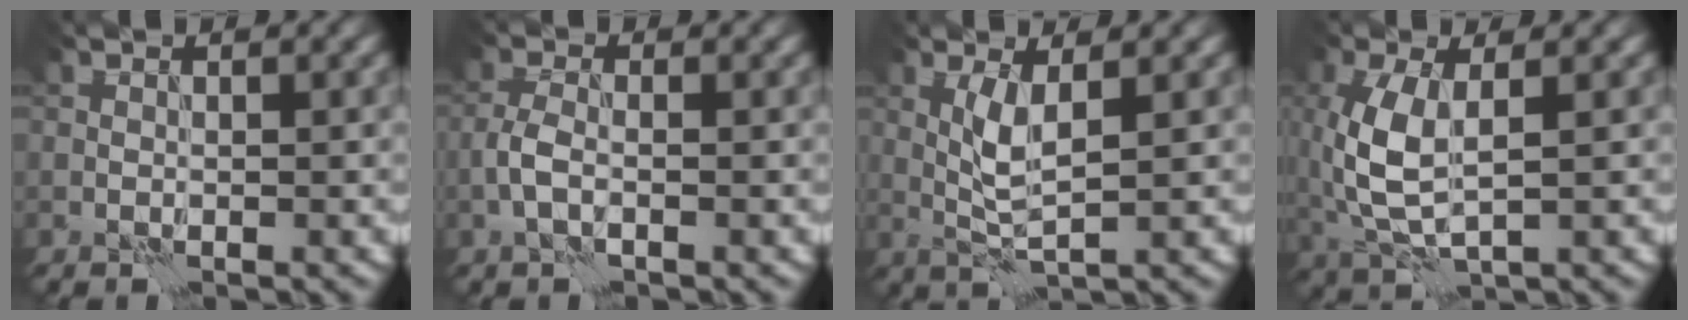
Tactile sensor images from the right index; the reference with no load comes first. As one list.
[{"total": 2.0, "force": [-0.8, 0.9, 1.6], "torque": [-0.036, 0.003, -0.021]}, {"total": 3.2, "force": [0.7, 0.7, 3.1], "torque": [-0.070, 0.000, 0.016]}, {"total": 6.1, "force": [0.4, 2.8, 5.4], "torque": [-0.141, 0.000, 0.010]}]